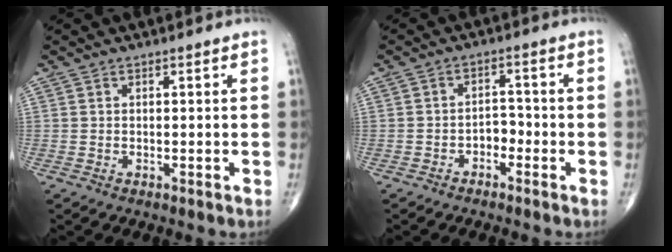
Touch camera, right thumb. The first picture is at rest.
{"total": 3.0, "force": [-1.7, 2.0, 1.5], "torque": [-0.008, 0.022, -0.031]}